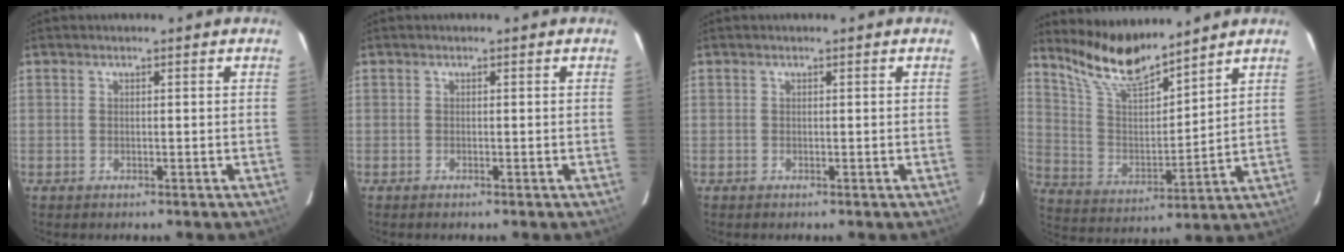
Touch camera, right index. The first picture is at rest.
{"total": 0.0}
{"total": 0.0}
{"total": 13.0, "force": [11.4, 2.3, 5.8], "torque": [-0.120, -0.006, 0.224]}